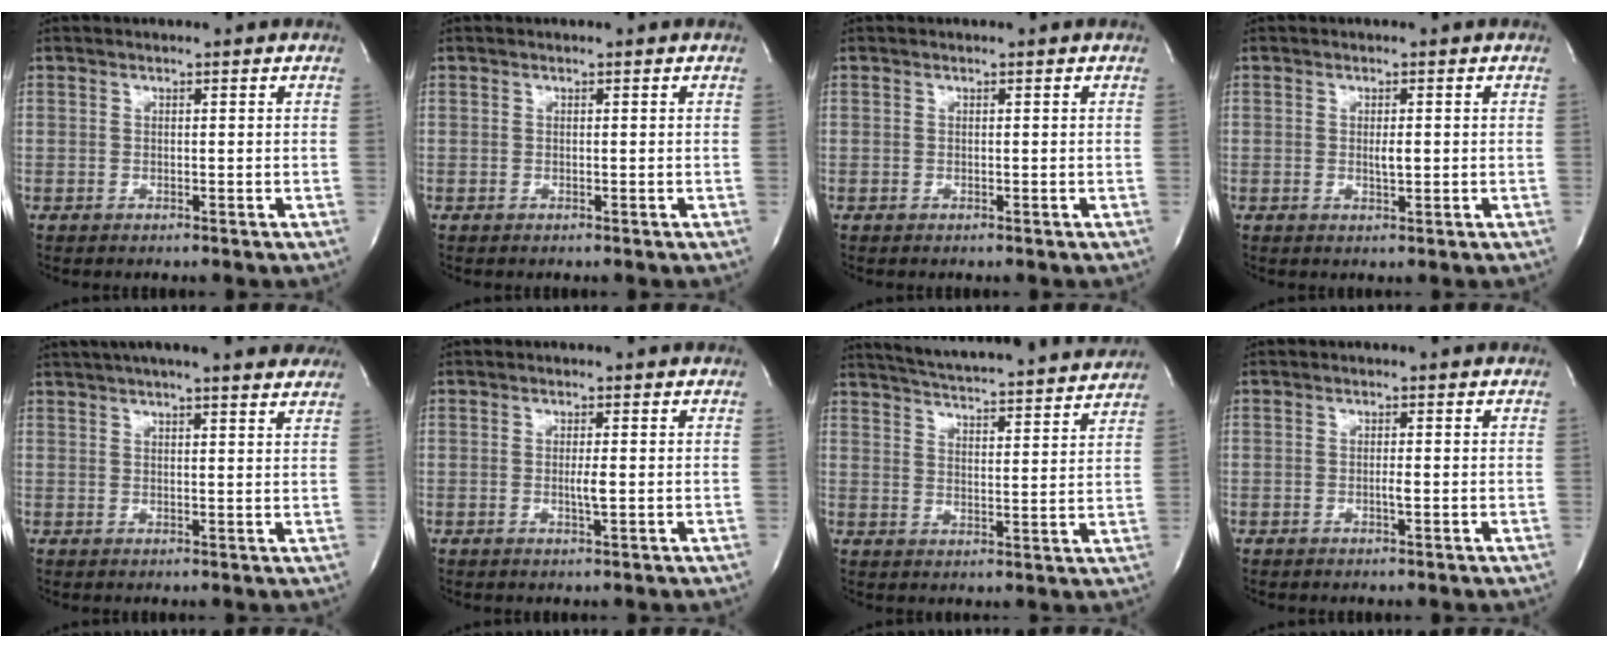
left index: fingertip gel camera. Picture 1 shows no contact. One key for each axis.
{"total": 0.0}
{"total": 0.0}
{"total": 1.6, "fx": -0.1, "fy": 0.4, "fz": 1.6, "tx": -0.034, "ty": -0.004, "tz": 0.001}
{"total": 16.4, "fx": 14.1, "fy": 2.0, "fz": 8.1, "tx": -0.128, "ty": 0.041, "tz": 0.178}
{"total": 1.7, "fx": -0.3, "fy": 0.0, "fz": 1.6, "tx": -0.038, "ty": -0.007, "tz": -0.003}
{"total": 21.7, "fx": 20.3, "fy": 1.4, "fz": 7.4, "tx": -0.126, "ty": -0.011, "tz": 0.270}
{"total": 0.9, "fx": -0.3, "fy": 0.0, "fz": 0.8, "tx": -0.022, "ty": -0.004, "tz": -0.005}